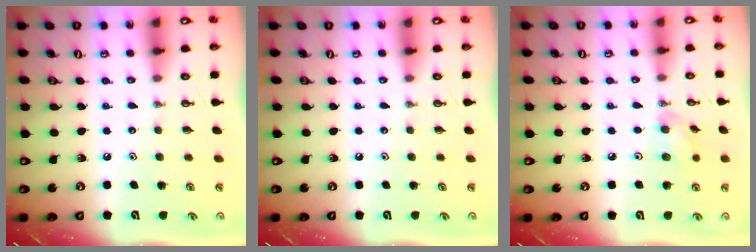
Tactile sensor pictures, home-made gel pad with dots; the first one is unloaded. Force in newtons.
{"total": 0.0}
{"total": 5.8, "press": 5.7, "slide": 1.4}